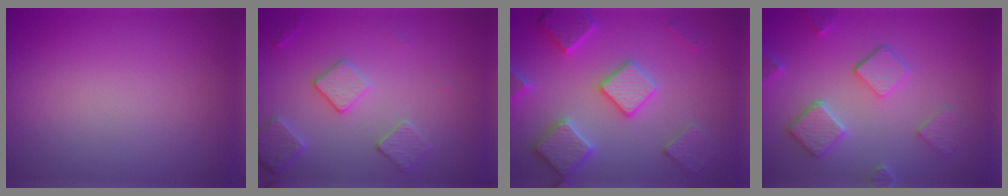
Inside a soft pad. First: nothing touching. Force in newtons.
{"total": 3.1, "press": 3.1, "slide": 0.2}
{"total": 5.1, "press": 4.9, "slide": 1.2}
{"total": 4.9, "press": 3.8, "slide": 3.2}